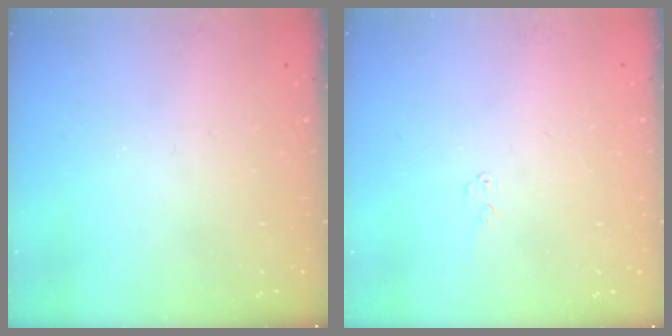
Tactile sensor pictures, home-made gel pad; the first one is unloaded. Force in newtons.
{"total": 3.7, "press": 3.7, "slide": 0.2}